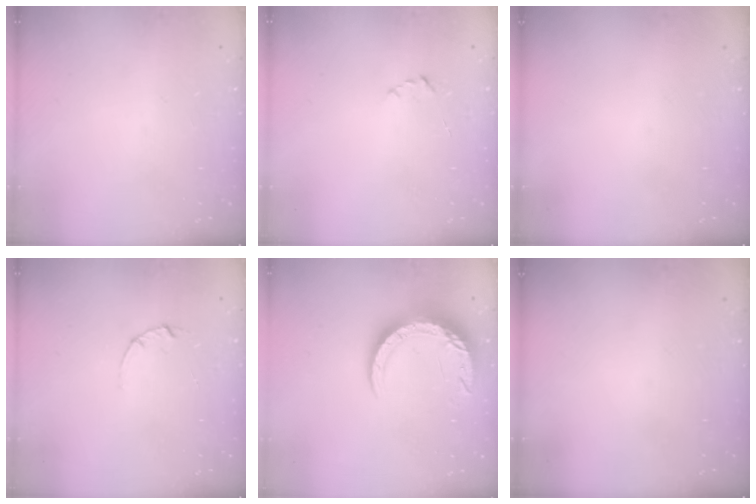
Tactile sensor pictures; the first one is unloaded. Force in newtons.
{"total": 2.2, "press": 2.1, "slide": 0.3}
{"total": 0.0}
{"total": 2.1, "press": 2.1, "slide": 0.1}
{"total": 12.0, "press": 11.9, "slide": 1.2}
{"total": 0.0}